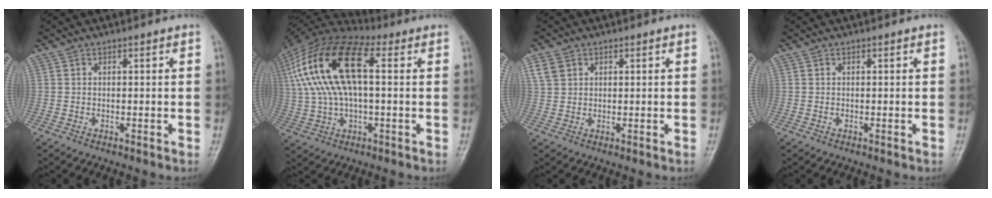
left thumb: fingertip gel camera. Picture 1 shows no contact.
{"total": 20.6, "force": [3.5, 9.8, 17.8], "torque": [-0.359, 0.032, 0.055]}
{"total": 3.8, "force": [1.5, 3.0, 1.7], "torque": [-0.025, 0.005, 0.033]}
{"total": 0.0}